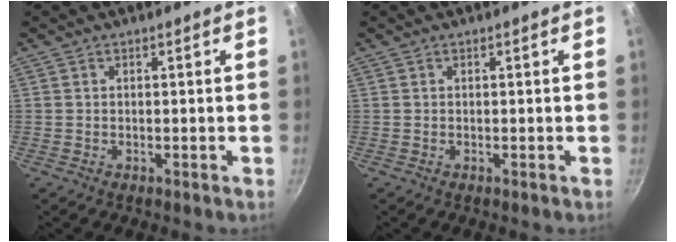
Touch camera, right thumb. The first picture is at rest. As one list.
[{"total": 0.0}]